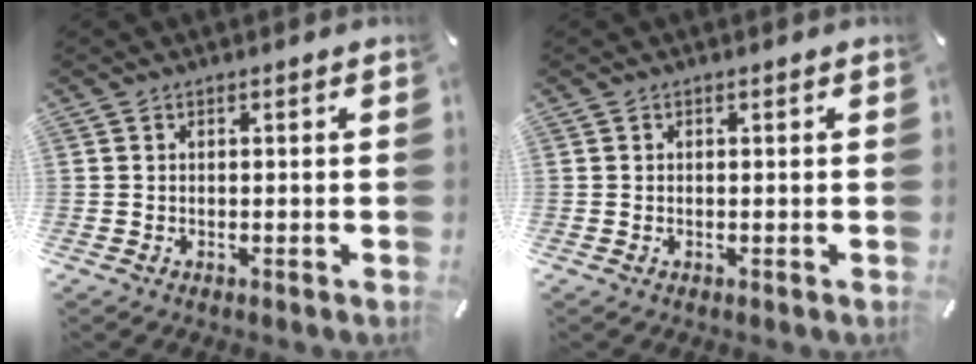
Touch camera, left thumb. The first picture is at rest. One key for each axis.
{"total": 0.0}